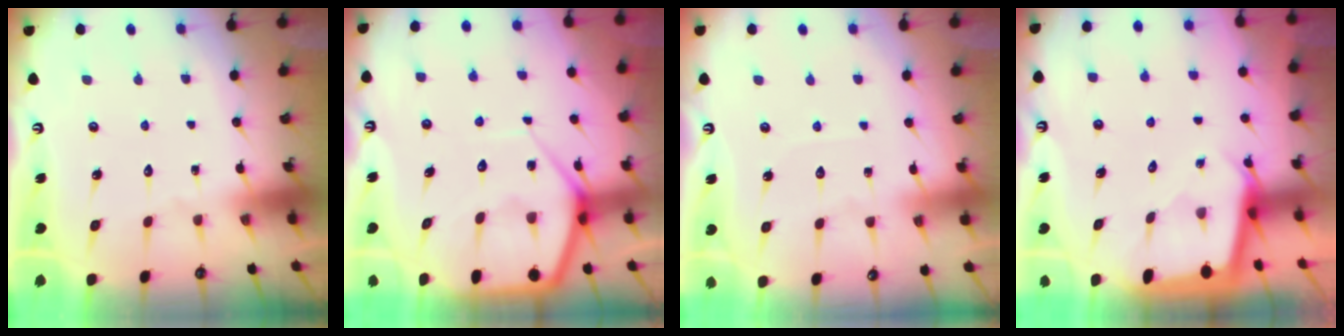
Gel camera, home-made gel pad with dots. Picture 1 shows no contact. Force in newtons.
{"total": 8.1, "press": 8.0, "slide": 0.8}
{"total": 2.2, "press": 2.2, "slide": 0.4}
{"total": 2.0, "press": 2.0, "slide": 0.1}